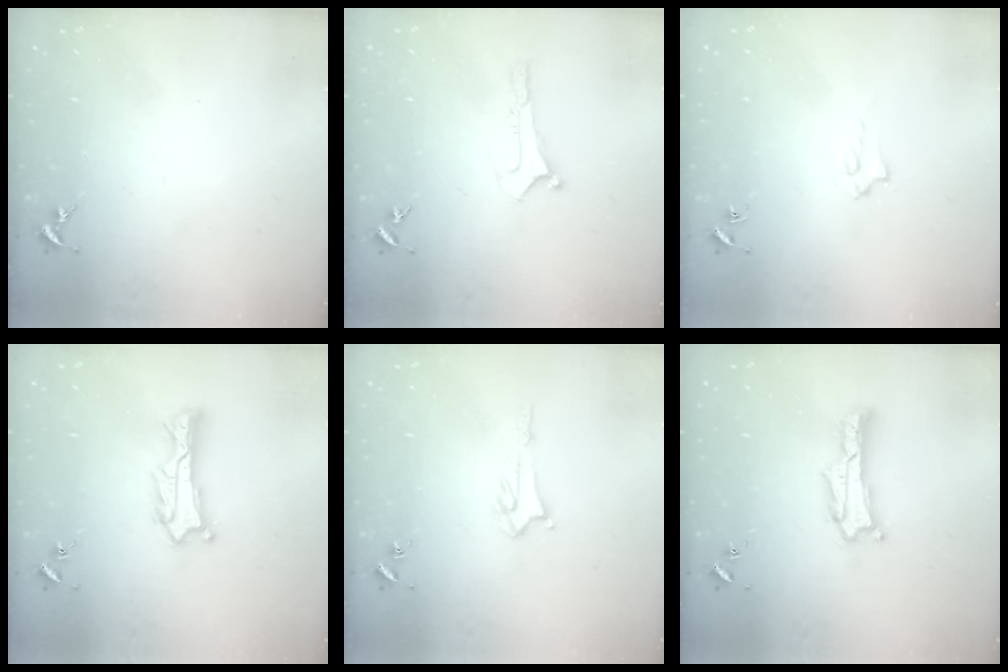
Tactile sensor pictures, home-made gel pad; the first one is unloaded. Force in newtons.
{"total": 0.0}
{"total": 1.4, "press": 1.4, "slide": 0.2}
{"total": 2.2, "press": 2.2, "slide": 0.2}
{"total": 2.6, "press": 2.6, "slide": 0.3}
{"total": 1.7, "press": 1.7, "slide": 0.3}